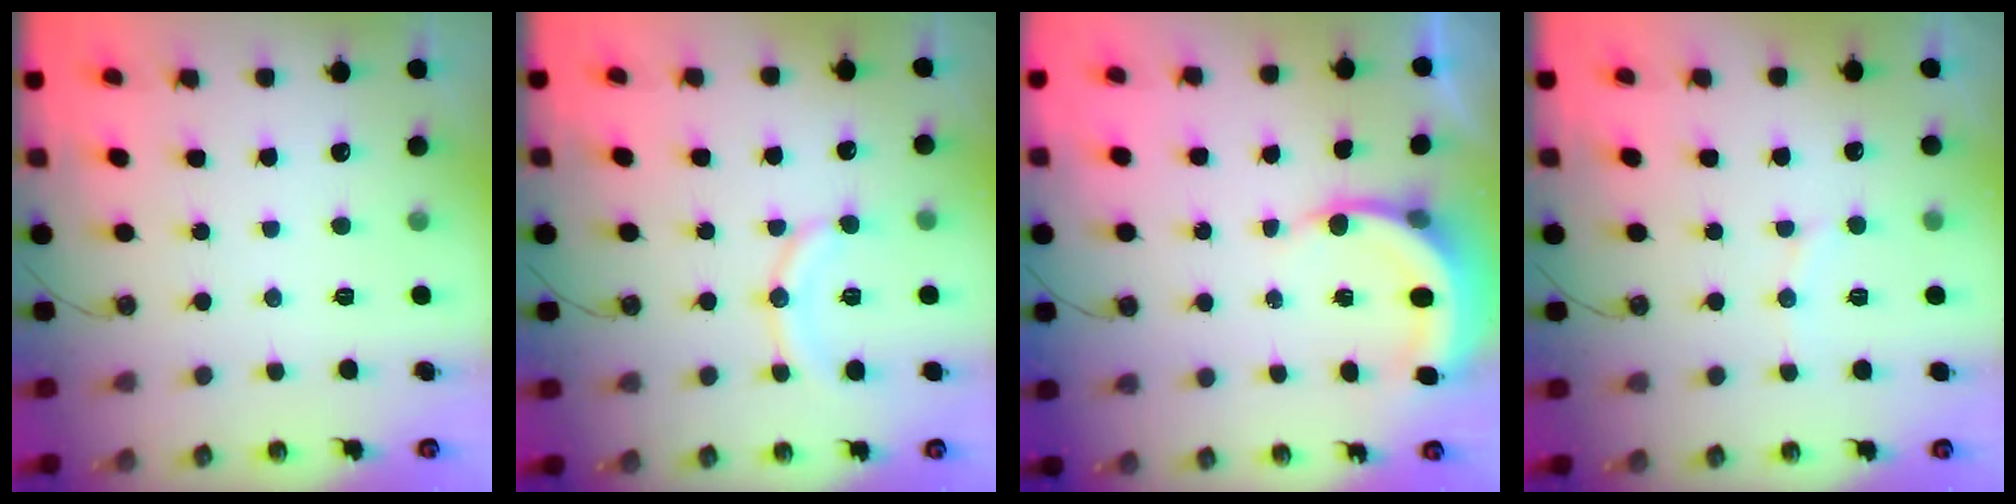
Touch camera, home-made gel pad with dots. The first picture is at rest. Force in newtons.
{"total": 11.2, "press": 11.1, "slide": 1.6}
{"total": 7.4, "press": 7.2, "slide": 1.5}
{"total": 6.2, "press": 6.0, "slide": 1.6}